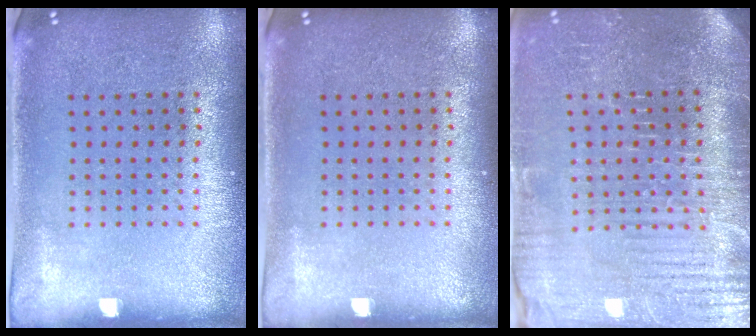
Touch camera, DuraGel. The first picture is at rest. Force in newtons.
{"total": 0.0}
{"total": 4.5, "press": 4.3, "slide": 1.2}